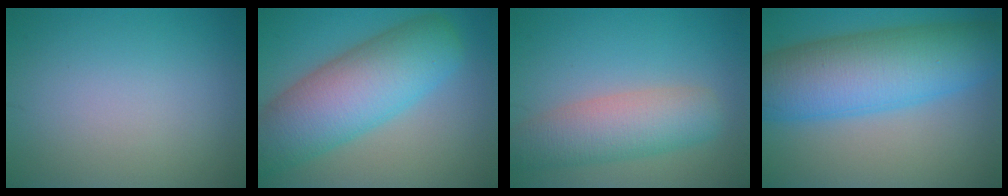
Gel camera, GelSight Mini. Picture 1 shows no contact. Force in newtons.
{"total": 10.2, "press": 10.2, "slide": 0.2}
{"total": 5.7, "press": 5.7, "slide": 0.3}
{"total": 11.2, "press": 11.2, "slide": 0.2}